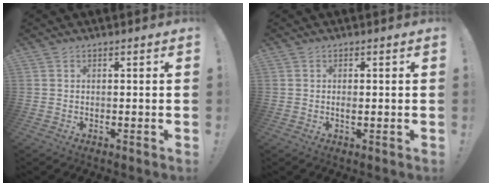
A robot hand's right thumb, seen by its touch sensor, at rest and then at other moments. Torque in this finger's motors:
{"motor_torque": [-0.18, 0.17, -0.01, 0.06, 0.04]}